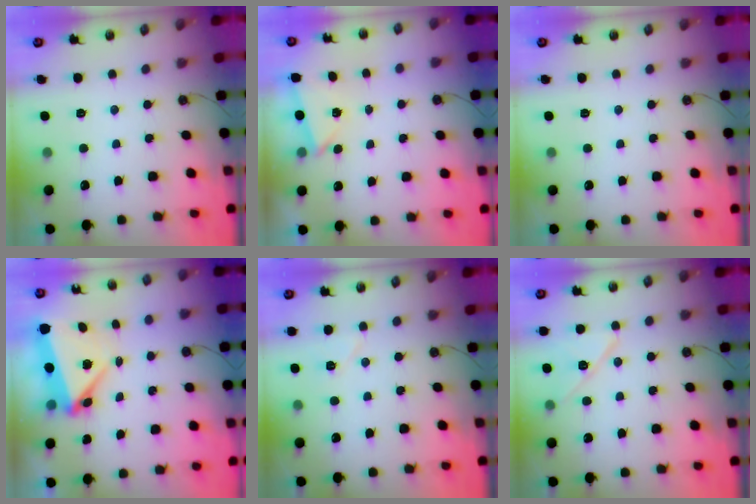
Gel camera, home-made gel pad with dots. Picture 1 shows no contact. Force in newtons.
{"total": 2.5, "press": 0.6, "slide": 2.4}
{"total": 0.0}
{"total": 6.3, "press": 6.0, "slide": 1.9}
{"total": 5.7, "press": 4.1, "slide": 4.0}
{"total": 10.4, "press": 10.3, "slide": 1.1}